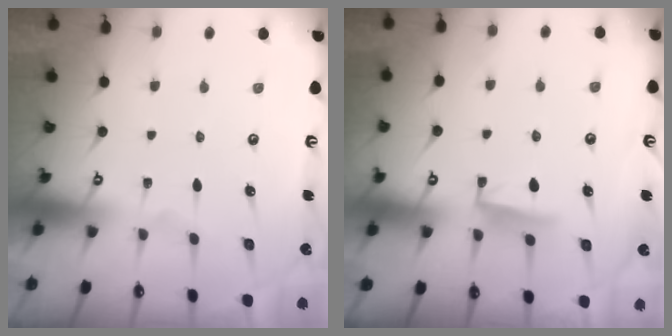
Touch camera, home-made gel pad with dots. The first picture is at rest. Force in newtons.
{"total": 4.6, "press": 4.5, "slide": 0.6}